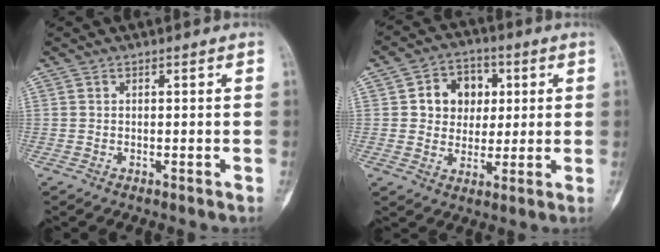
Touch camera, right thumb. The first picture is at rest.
{"total": 9.5, "force": [2.1, 7.8, 5.0], "torque": [-0.027, 0.001, 0.030]}